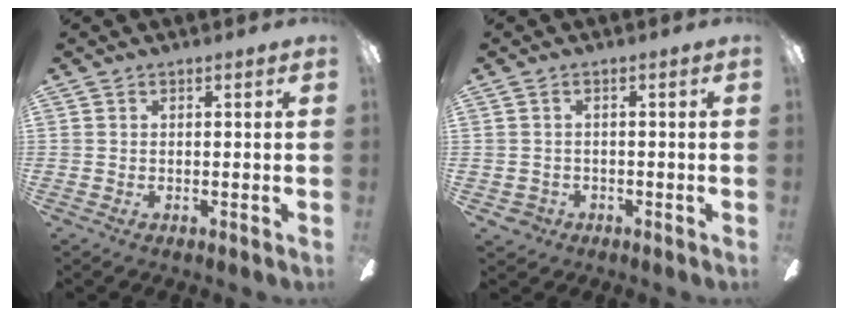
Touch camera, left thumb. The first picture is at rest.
{"total": 1.9, "force": [-0.4, 1.8, 0.7], "torque": [-0.022, 0.003, -0.012]}